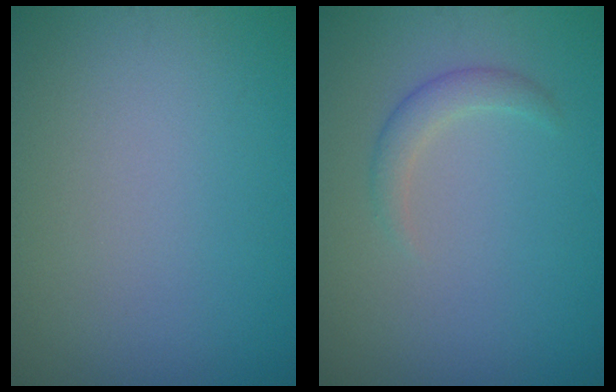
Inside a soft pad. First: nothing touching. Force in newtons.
{"total": 1.6, "press": 1.6, "slide": 0.1}